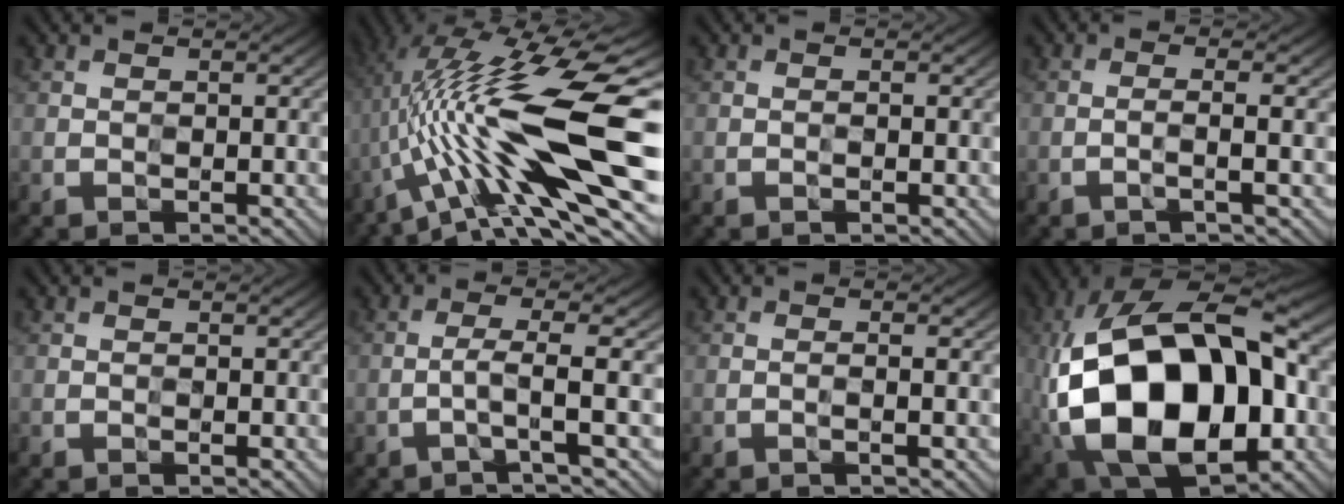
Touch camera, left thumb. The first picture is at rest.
{"total": 15.9, "force": [-1.7, 4.1, 15.2], "torque": [-0.252, 0.025, -0.037]}
{"total": 0.0}
{"total": 2.3, "force": [-0.7, 0.4, 2.2], "torque": [-0.034, 0.007, -0.016]}
{"total": 0.0}
{"total": 3.5, "force": [-1.1, 0.3, 3.3], "torque": [-0.059, 0.016, -0.029]}
{"total": 1.0, "force": [-0.4, 0.0, 1.0], "torque": [-0.018, 0.002, -0.006]}
{"total": 21.0, "force": [-2.6, 13.4, 15.9], "torque": [-0.360, -0.018, -0.032]}